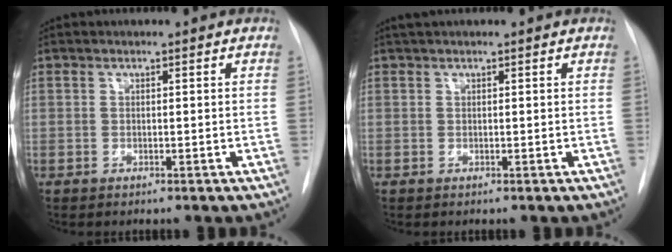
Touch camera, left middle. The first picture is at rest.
{"total": 1.3, "force": [1.1, 0.0, 0.7], "torque": [-0.016, 0.021, 0.023]}